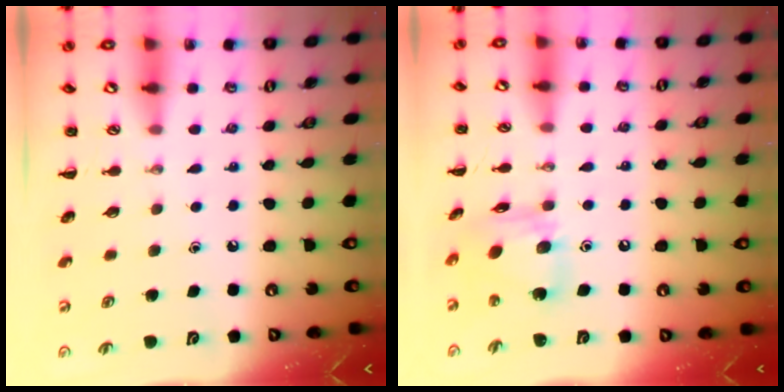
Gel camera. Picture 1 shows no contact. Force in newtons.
{"total": 12.2, "press": 12.2, "slide": 0.9}